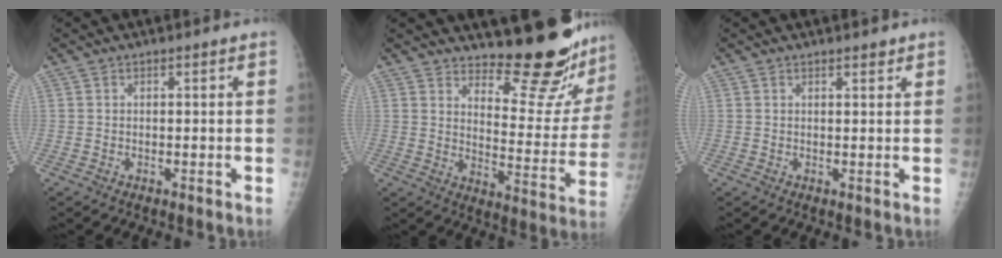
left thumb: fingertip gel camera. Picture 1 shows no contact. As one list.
[{"total": 16.8, "force": [15.7, 2.8, 5.5], "torque": [-0.036, -0.169, 0.202]}, {"total": 1.3, "force": [1.1, 0.5, 0.5], "torque": [-0.002, -0.007, 0.015]}]